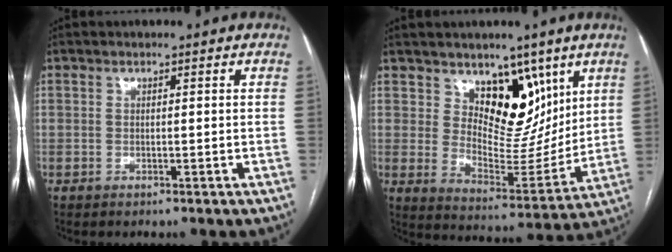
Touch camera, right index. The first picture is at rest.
{"total": 11.0, "force": [6.5, 6.4, 6.1], "torque": [-0.078, -0.010, 0.116]}